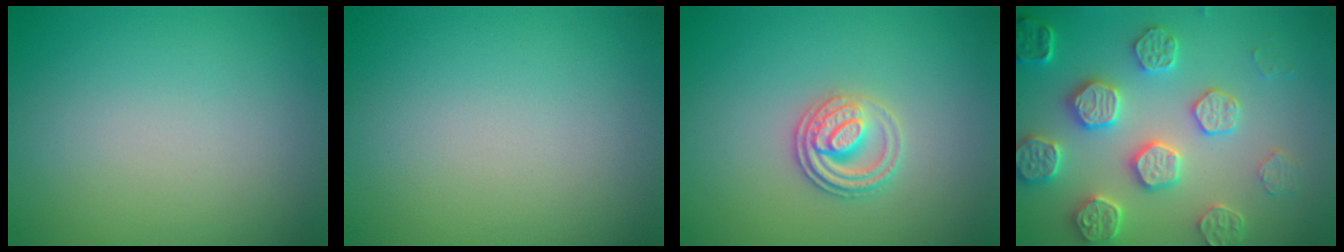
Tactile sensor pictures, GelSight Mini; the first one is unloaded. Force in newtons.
{"total": 0.0}
{"total": 2.7, "press": 2.5, "slide": 0.9}
{"total": 6.2, "press": 5.6, "slide": 2.6}